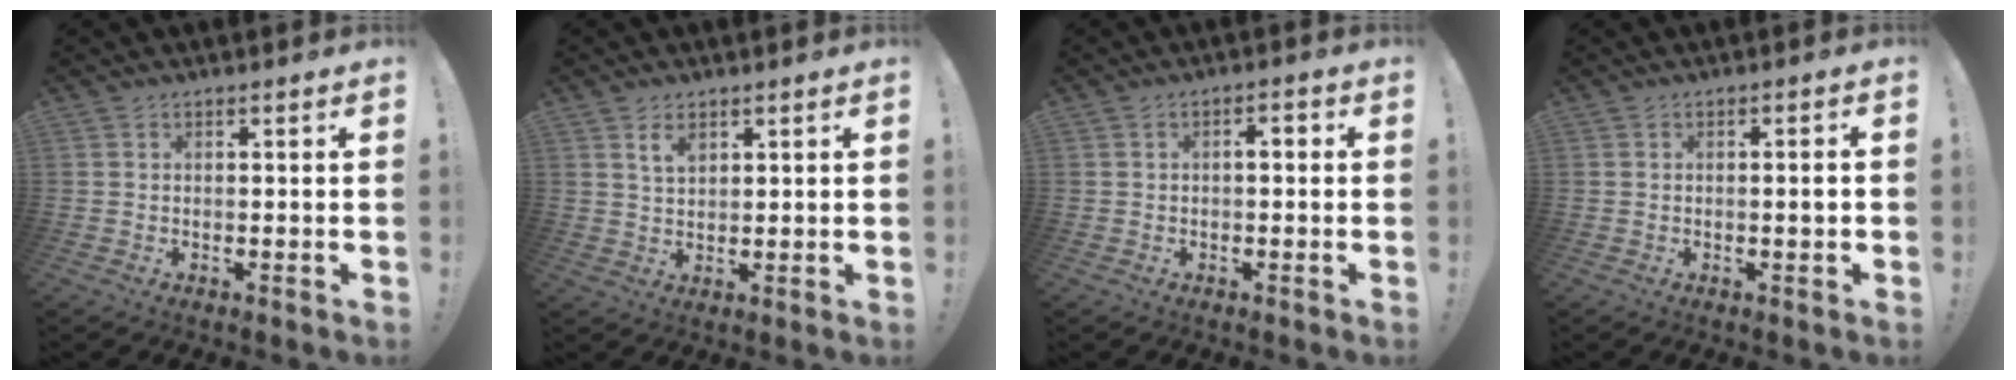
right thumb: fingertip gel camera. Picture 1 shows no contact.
{"total": 4.2, "force": [2.8, 2.3, 2.2], "torque": [-0.028, -0.012, 0.048]}
{"total": 2.4, "force": [-0.3, 1.1, 2.1], "torque": [-0.032, 0.007, -0.012]}
{"total": 2.3, "force": [-0.3, 0.0, 2.2], "torque": [-0.032, -0.001, -0.009]}